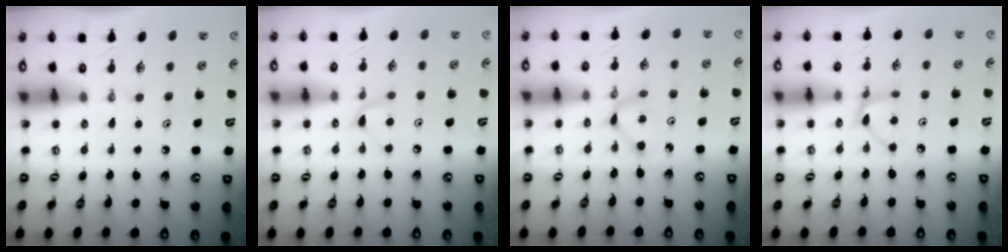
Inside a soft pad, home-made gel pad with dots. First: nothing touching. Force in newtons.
{"total": 5.9, "press": 5.9, "slide": 0.6}
{"total": 2.1, "press": 2.1, "slide": 0.3}
{"total": 3.9, "press": 3.9, "slide": 0.1}